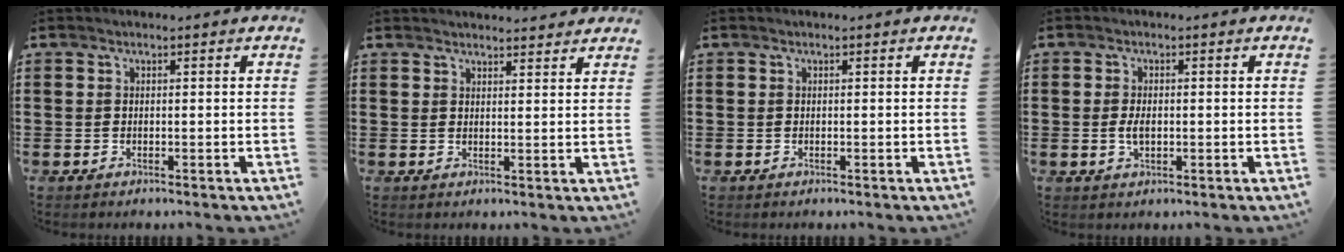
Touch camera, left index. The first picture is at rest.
{"total": 2.2, "force": [2.2, 0.0, 0.1], "torque": [-0.008, -0.003, 0.044]}
{"total": 0.0}
{"total": 2.5, "force": [-0.2, 1.2, 2.1], "torque": [-0.050, -0.001, -0.008]}